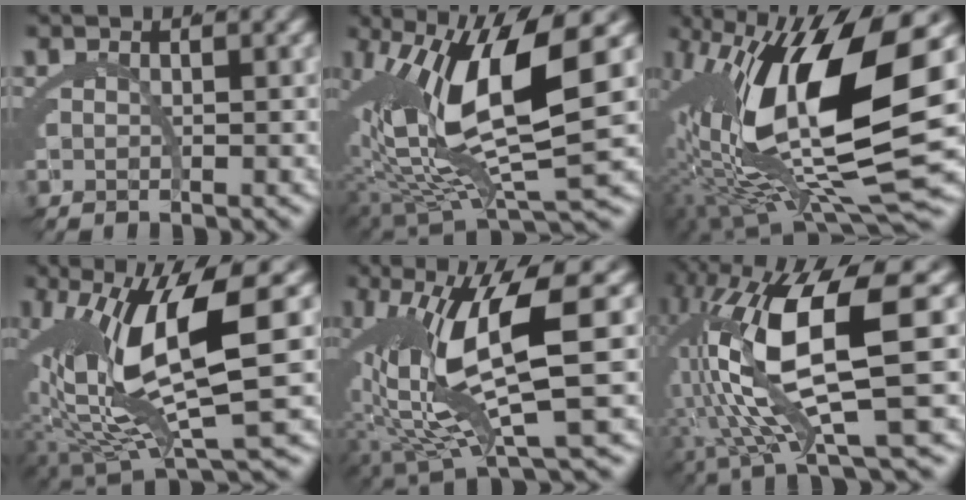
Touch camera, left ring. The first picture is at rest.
{"total": 14.7, "force": [1.0, 6.9, 12.9], "torque": [-0.215, 0.000, 0.031]}
{"total": 19.7, "force": [0.3, 7.9, 18.0], "torque": [-0.265, 0.011, 0.016]}
{"total": 12.5, "force": [0.4, 4.9, 11.5], "torque": [-0.189, 0.007, 0.018]}
{"total": 11.5, "force": [1.1, 3.8, 10.8], "torque": [-0.179, 0.012, 0.027]}
{"total": 12.5, "force": [1.4, 4.3, 11.6], "torque": [-0.220, -0.003, 0.036]}